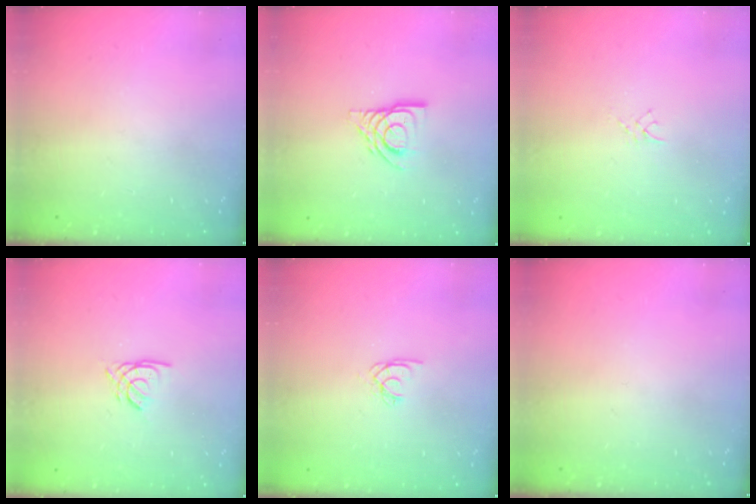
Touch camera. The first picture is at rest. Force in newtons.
{"total": 9.4, "press": 9.4, "slide": 1.1}
{"total": 2.4, "press": 2.4, "slide": 0.4}
{"total": 2.2, "press": 2.2, "slide": 0.0}
{"total": 2.0, "press": 2.0, "slide": 0.4}
{"total": 0.0}